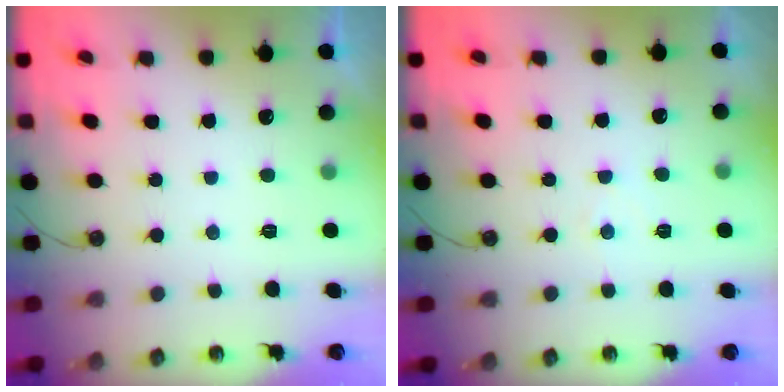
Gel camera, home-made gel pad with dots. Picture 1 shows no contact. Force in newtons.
{"total": 3.1, "press": 3.1, "slide": 0.5}